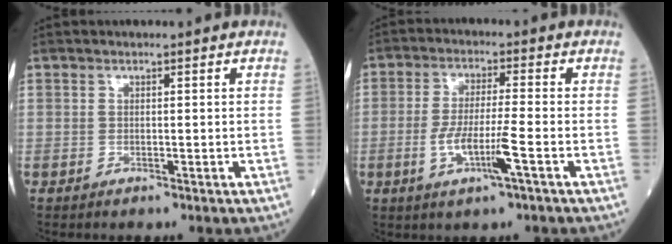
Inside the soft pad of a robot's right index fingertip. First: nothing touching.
{"total": 7.2, "force": [-2.5, 0.2, 6.8], "torque": [-0.135, -0.005, -0.048]}